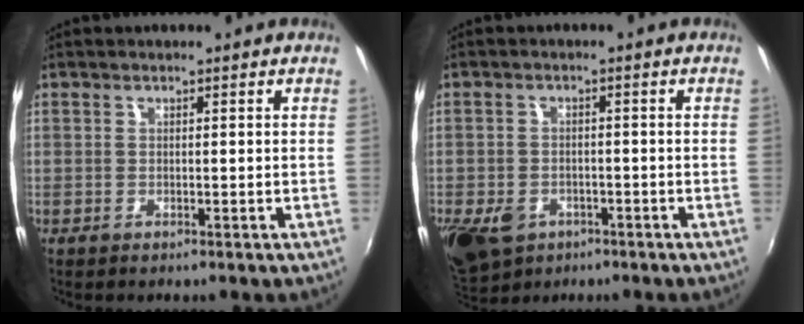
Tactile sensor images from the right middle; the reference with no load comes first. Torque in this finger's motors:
{"motor_torque": [1.07, -1.07, 0.52, 0.10]}